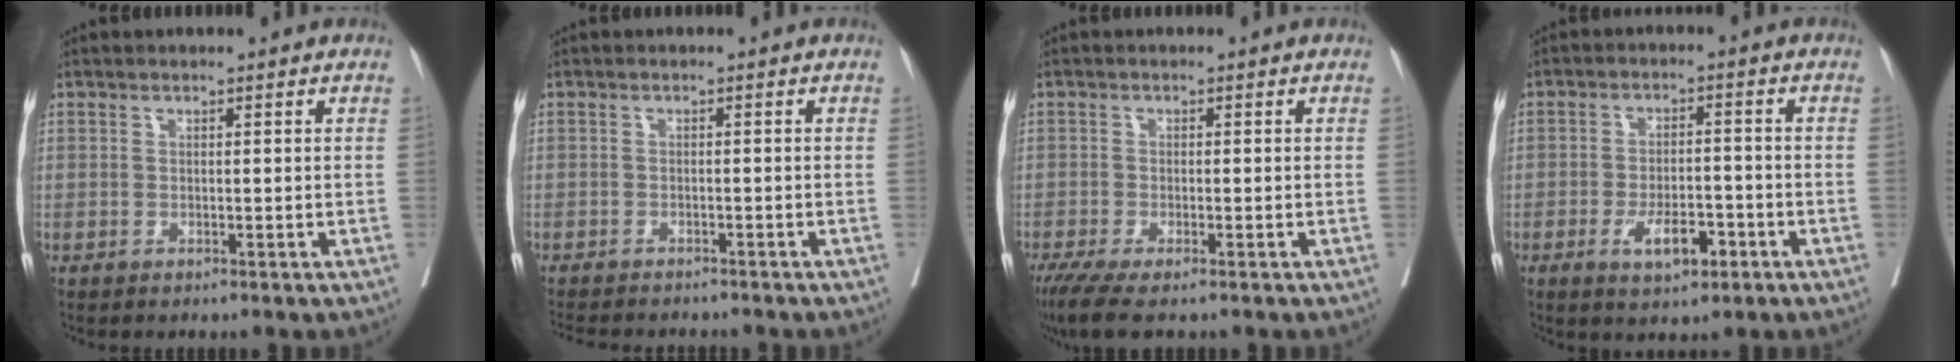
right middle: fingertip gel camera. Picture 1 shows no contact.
{"total": 10.3, "force": [-9.3, 1.8, 3.9], "torque": [-0.060, -0.012, -0.120]}
{"total": 5.6, "force": [-4.1, 0.7, 3.8], "torque": [-0.063, -0.015, -0.072]}
{"total": 6.0, "force": [-2.9, 2.2, 4.8], "torque": [-0.077, 0.001, -0.042]}